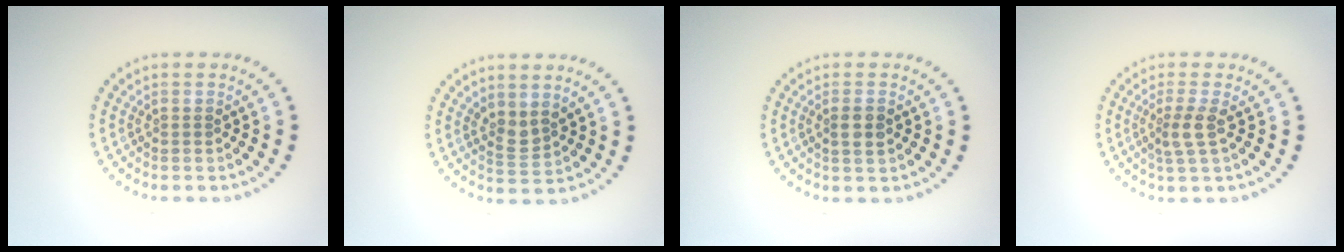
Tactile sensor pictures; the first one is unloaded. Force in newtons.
{"total": 1.9, "press": 1.4, "slide": 1.3}
{"total": 1.7, "press": 1.6, "slide": 0.5}
{"total": 2.1, "press": 1.7, "slide": 1.3}